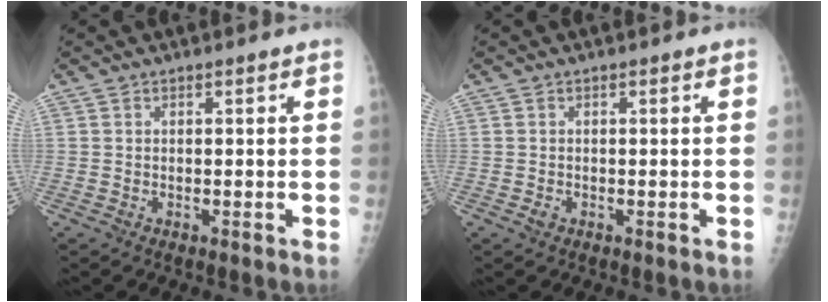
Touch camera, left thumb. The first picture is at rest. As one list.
[{"total": 0.8, "force": [-0.3, 0.6, 0.4], "torque": [-0.007, -0.001, -0.006]}]